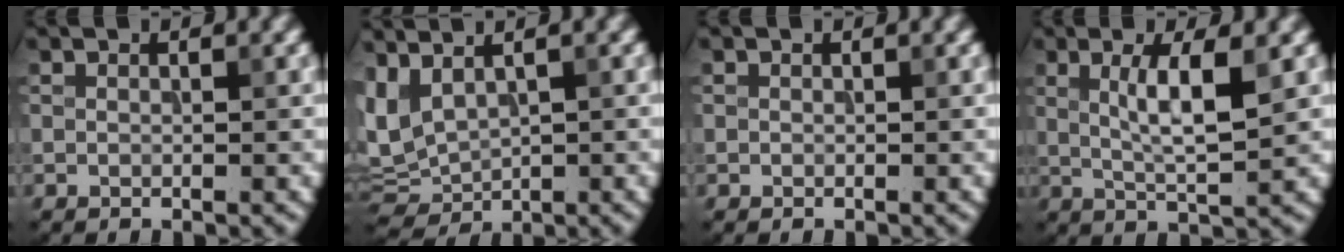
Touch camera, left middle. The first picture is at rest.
{"total": 4.6, "force": [1.9, 2.6, 3.3], "torque": [-0.080, 0.003, 0.042]}
{"total": 0.6, "force": [0.1, 0.6, -0.1], "torque": [0.009, -0.001, -0.002]}
{"total": 4.5, "force": [1.1, 0.9, 4.3], "torque": [-0.079, -0.002, 0.021]}